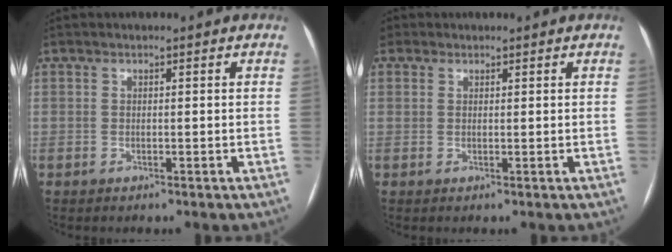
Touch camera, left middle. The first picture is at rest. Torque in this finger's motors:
{"motor_torque": [1.63, -0.50, 1.05, 0.21]}